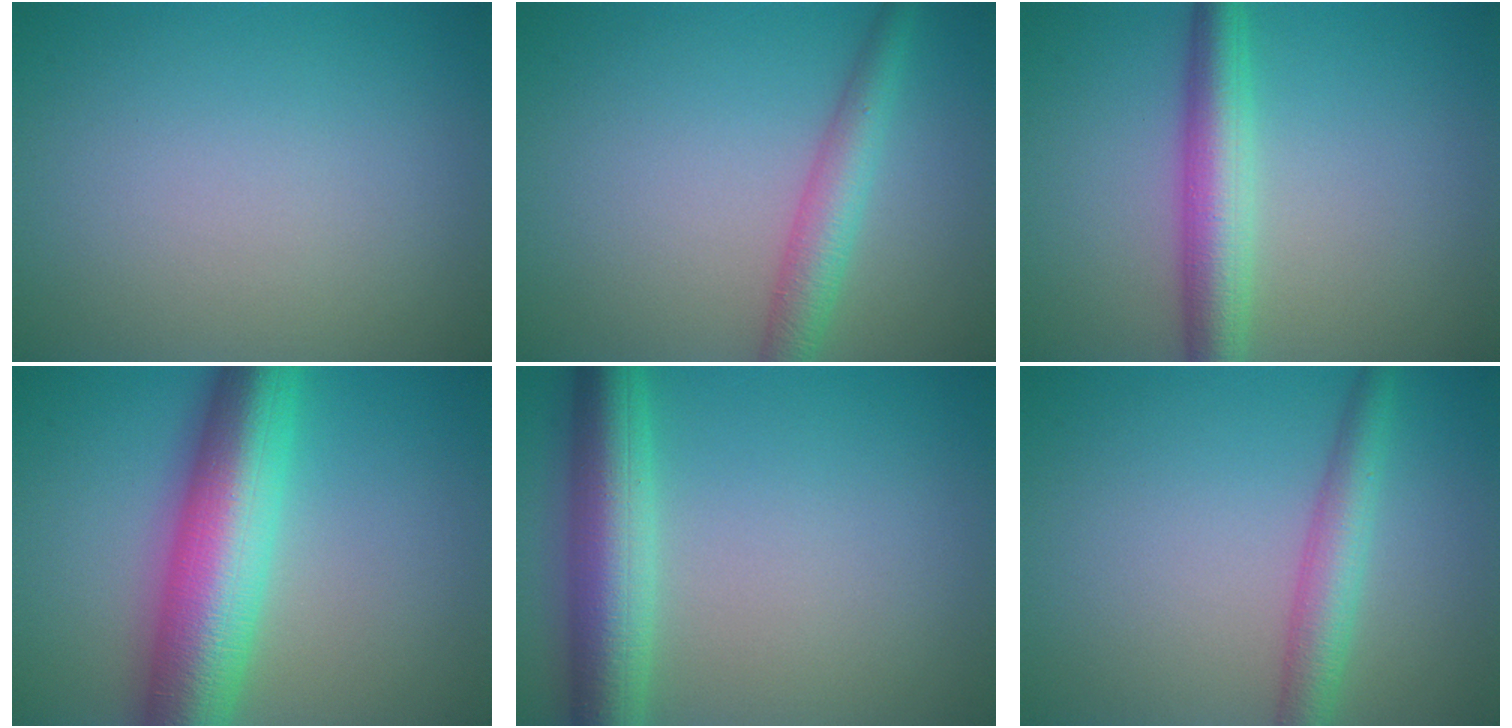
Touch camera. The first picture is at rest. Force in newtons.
{"total": 3.5, "press": 3.5, "slide": 0.1}
{"total": 4.9, "press": 4.9, "slide": 0.1}
{"total": 11.1, "press": 11.1, "slide": 0.1}
{"total": 6.6, "press": 6.6, "slide": 0.1}
{"total": 3.6, "press": 3.6, "slide": 0.2}